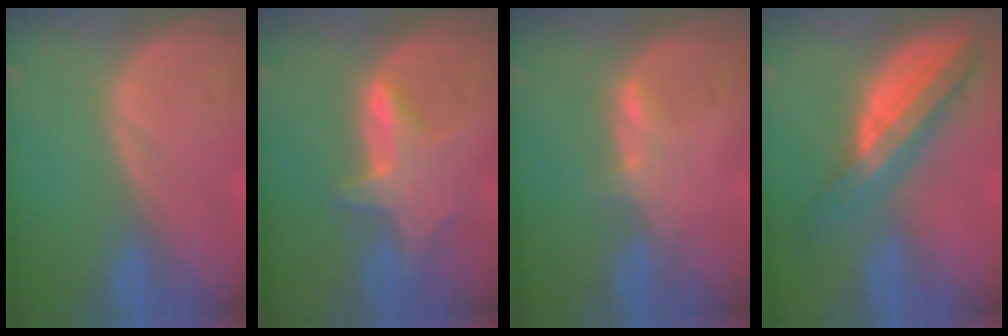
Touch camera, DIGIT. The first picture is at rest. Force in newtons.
{"total": 6.8, "press": 6.3, "slide": 2.4}
{"total": 2.6, "press": 2.5, "slide": 0.3}
{"total": 8.5, "press": 8.5, "slide": 0.5}